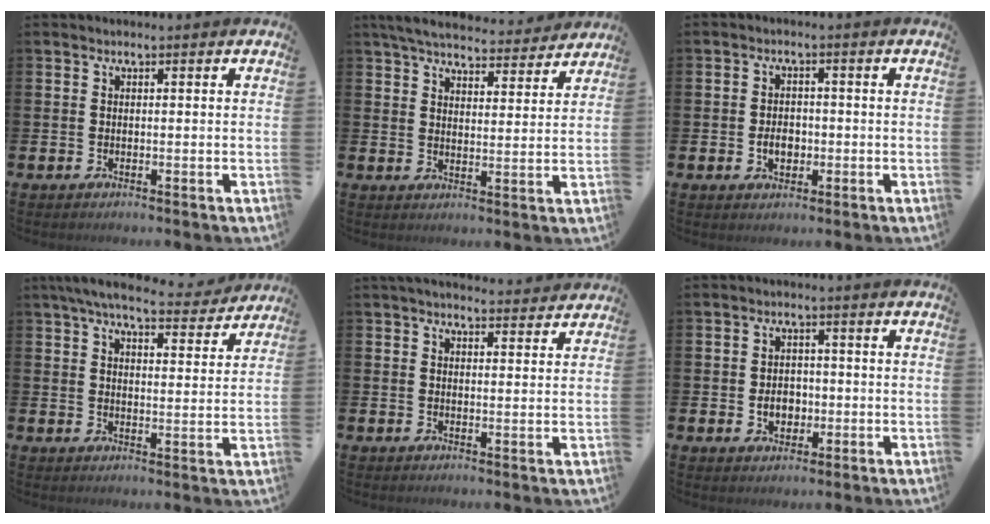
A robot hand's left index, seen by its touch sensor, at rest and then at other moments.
{"total": 6.0, "force": [5.7, 1.3, 1.3], "torque": [-0.043, -0.035, 0.099]}
{"total": 3.0, "force": [-0.6, 2.2, 1.9], "torque": [-0.015, -0.006, -0.019]}
{"total": 6.7, "force": [6.1, 1.4, 2.4], "torque": [-0.054, -0.031, 0.106]}
{"total": 3.1, "force": [3.1, 0.4, 0.5], "torque": [-0.002, -0.018, 0.053]}
{"total": 3.3, "force": [-0.6, 2.6, 1.9], "torque": [-0.020, -0.003, -0.020]}